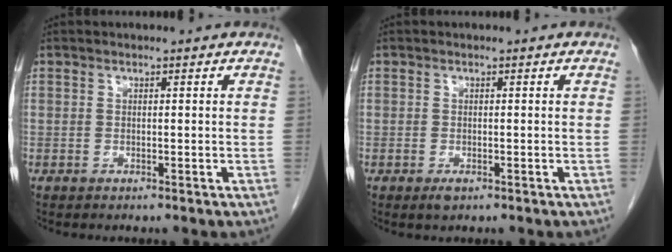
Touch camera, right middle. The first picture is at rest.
{"total": 1.1, "force": [-0.6, 0.5, 0.8], "torque": [-0.013, -0.001, -0.004]}